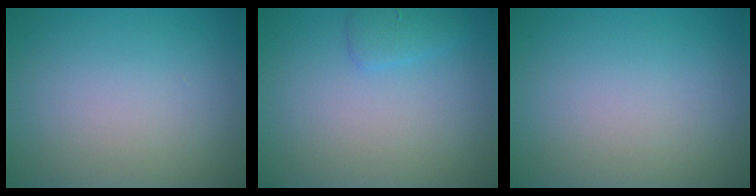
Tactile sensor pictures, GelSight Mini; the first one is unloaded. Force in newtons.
{"total": 1.4, "press": 1.4, "slide": 0.2}
{"total": 0.0}